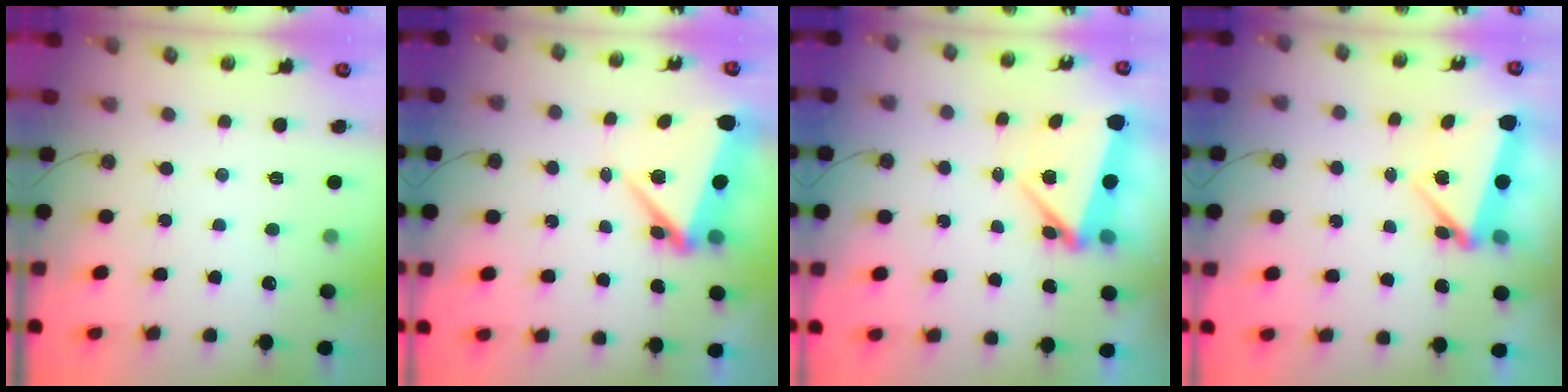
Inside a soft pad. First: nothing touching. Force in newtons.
{"total": 7.0, "press": 6.8, "slide": 1.8}
{"total": 5.9, "press": 5.9, "slide": 0.1}
{"total": 7.0, "press": 6.9, "slide": 0.6}